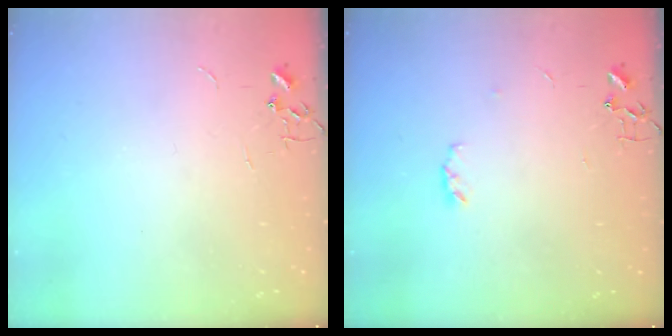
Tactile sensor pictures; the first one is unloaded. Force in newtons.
{"total": 3.8, "press": 3.8, "slide": 0.6}